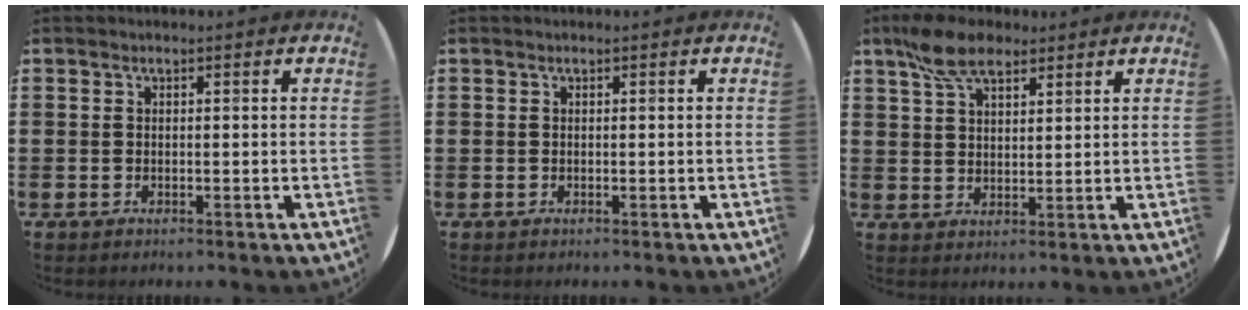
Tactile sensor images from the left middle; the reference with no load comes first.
{"total": 0.0}
{"total": 6.9, "force": [5.1, 3.1, 3.6], "torque": [-0.077, -0.002, 0.093]}